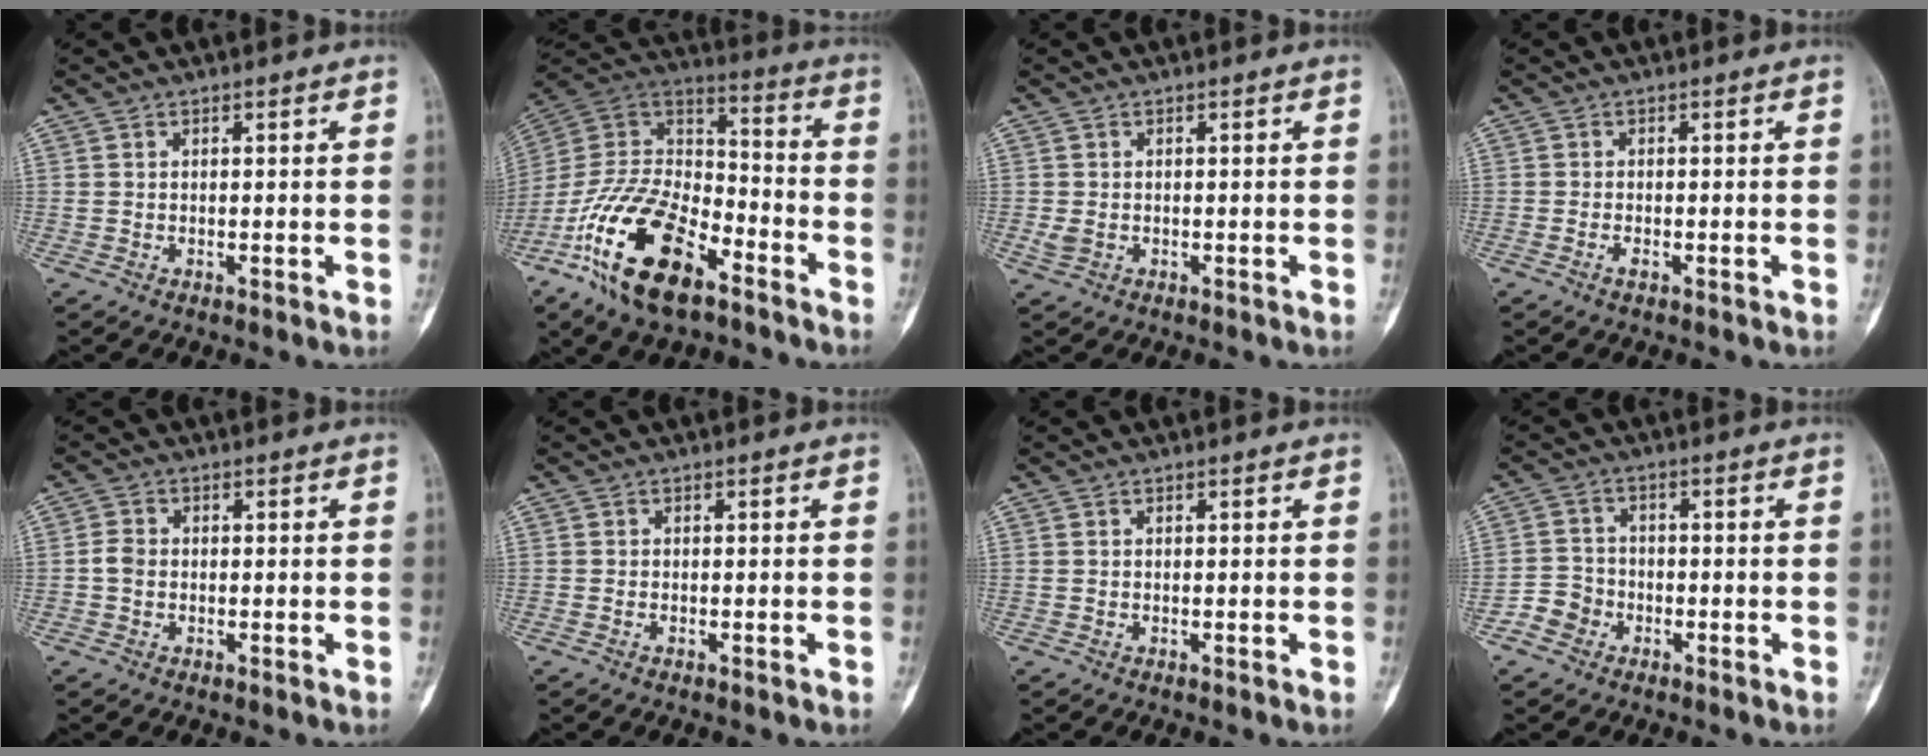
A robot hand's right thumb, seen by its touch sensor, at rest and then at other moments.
{"total": 22.7, "force": [-12.7, 10.4, 15.6], "torque": [-0.303, 0.059, -0.238]}
{"total": 1.5, "force": [-0.1, 1.2, 0.9], "torque": [-0.025, -0.001, 0.001]}
{"total": 1.0, "force": [-0.6, 0.3, 0.7], "torque": [-0.010, 0.000, -0.013]}
{"total": 2.6, "force": [-0.2, 2.1, 1.5], "torque": [-0.029, 0.007, -0.009]}
{"total": 0.0}
{"total": 0.0}
{"total": 4.1, "force": [-2.2, 3.4, 0.6], "torque": [0.008, 0.019, -0.047]}